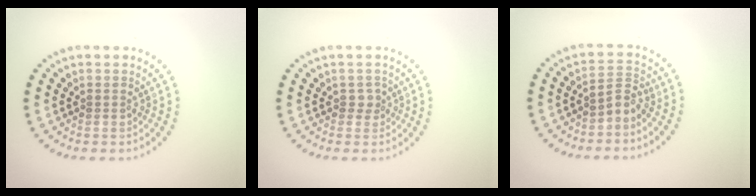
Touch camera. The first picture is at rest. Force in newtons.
{"total": 0.9, "press": 0.7, "slide": 0.7}
{"total": 2.0, "press": 1.3, "slide": 1.5}